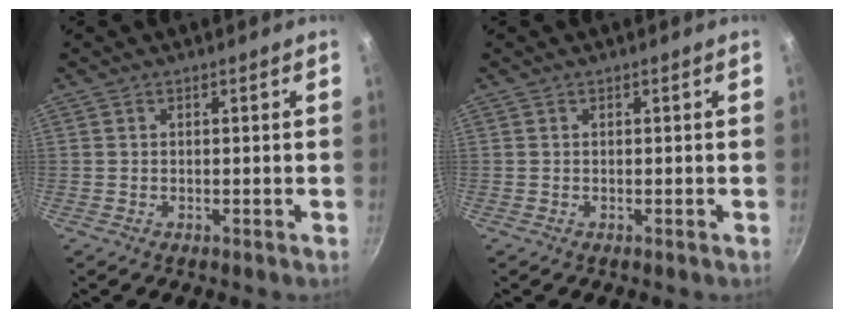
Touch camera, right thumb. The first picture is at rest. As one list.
[{"total": 0.0}]